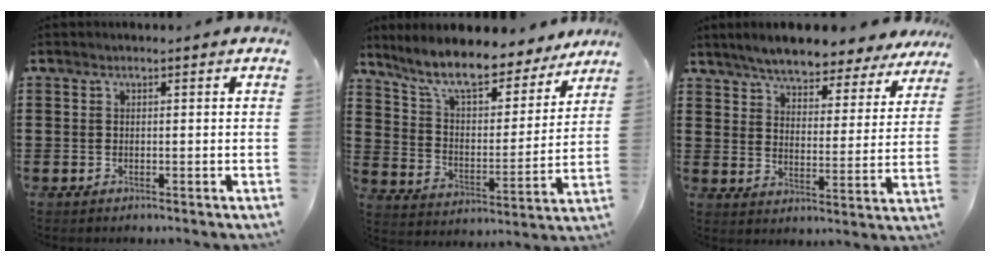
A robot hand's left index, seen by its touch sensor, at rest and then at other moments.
{"total": 9.9, "force": [8.6, 1.5, 4.7], "torque": [-0.125, -0.044, 0.148]}
{"total": 5.3, "force": [5.1, 0.2, 1.3], "torque": [-0.052, -0.036, 0.085]}